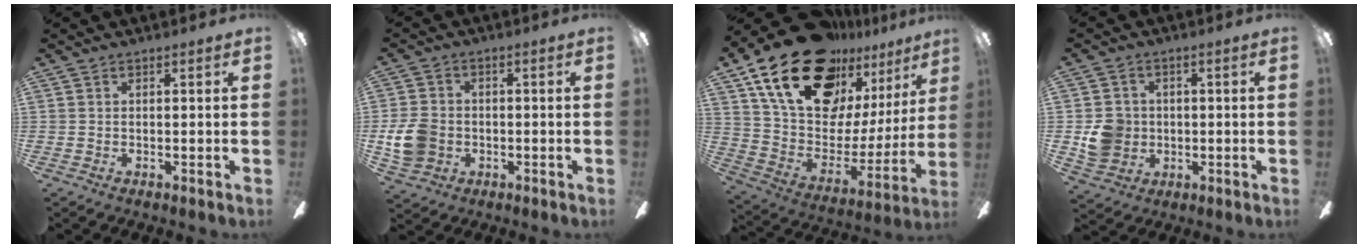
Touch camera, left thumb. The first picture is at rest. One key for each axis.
{"total": 8.6, "fx": -1.4, "fy": 7.2, "fz": 4.7, "tx": -0.106, "ty": 0.016, "tz": -0.023}
{"total": 26.5, "fx": 17.7, "fy": 13.7, "fz": 14.2, "tx": -0.248, "ty": -0.102, "tz": 0.328}
{"total": 7.5, "fx": -0.2, "fy": 7.1, "fz": 2.4, "tx": -0.047, "ty": 0.012, "tz": 0.000}